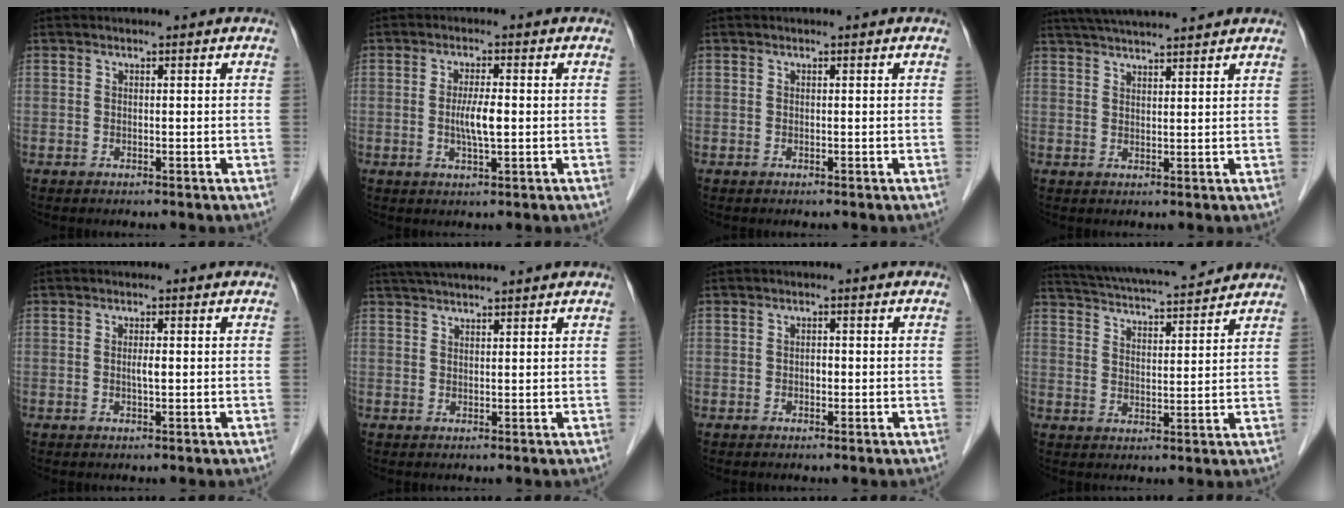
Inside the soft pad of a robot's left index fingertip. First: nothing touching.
{"total": 4.0, "force": [-0.4, 0.5, 3.9], "torque": [-0.080, -0.006, -0.007]}
{"total": 0.0}
{"total": 10.9, "force": [9.8, 0.6, 4.6], "torque": [-0.080, 0.035, 0.146]}
{"total": 1.2, "force": [-0.1, 0.1, 1.2], "torque": [-0.025, -0.002, -0.002]}
{"total": 7.6, "force": [6.8, 0.0, 3.4], "torque": [-0.055, 0.040, 0.102]}
{"total": 0.9, "force": [-0.3, 0.5, 0.7], "torque": [-0.013, 0.001, -0.006]}
{"total": 14.8, "force": [13.8, 1.5, 5.2], "torque": [-0.097, 0.027, 0.212]}